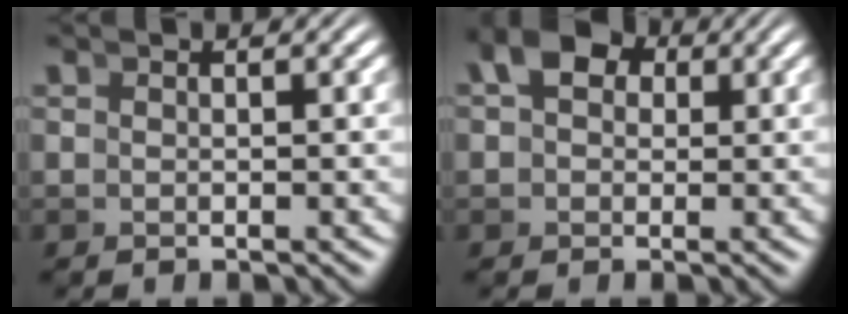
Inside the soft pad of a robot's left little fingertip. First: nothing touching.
{"total": 5.9, "force": [2.2, 4.4, 3.3], "torque": [-0.048, 0.015, 0.024]}